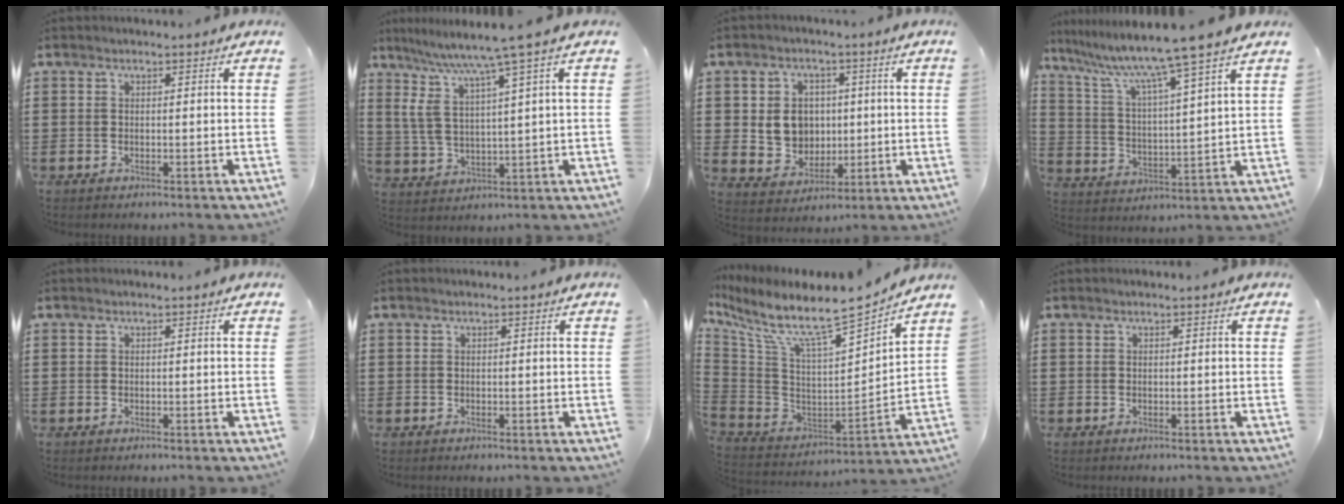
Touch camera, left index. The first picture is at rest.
{"total": 6.9, "force": [4.3, 0.0, 5.4], "torque": [-0.124, -0.031, 0.067]}
{"total": 6.0, "force": [0.8, 5.5, 2.1], "torque": [-0.048, 0.009, 0.013]}
{"total": 8.8, "force": [7.3, -1.4, 4.7], "torque": [-0.121, -0.051, 0.115]}
{"total": 0.0}
{"total": 0.0}
{"total": 8.7, "force": [6.7, 0.9, 5.5], "torque": [-0.133, -0.064, 0.104]}
{"total": 0.0}